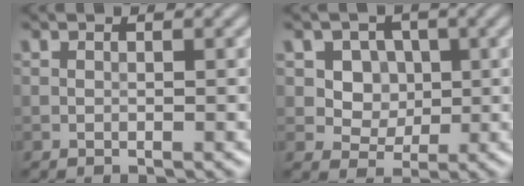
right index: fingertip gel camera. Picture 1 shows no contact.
{"total": 4.8, "force": [1.3, 4.1, 2.2], "torque": [-0.038, -0.007, 0.027]}